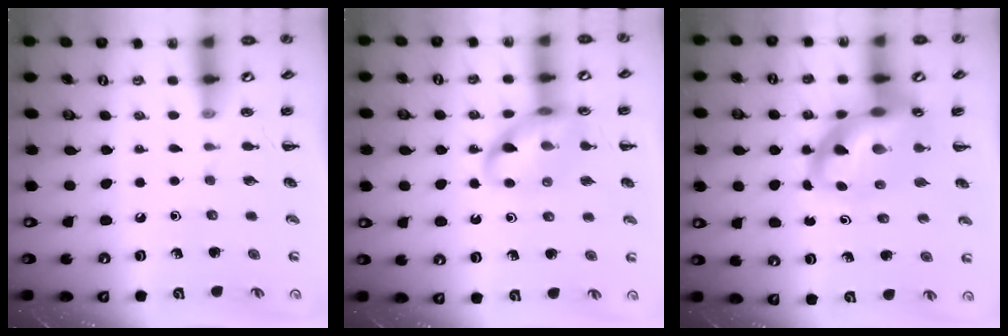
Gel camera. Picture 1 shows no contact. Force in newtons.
{"total": 13.2, "press": 13.1, "slide": 1.5}
{"total": 14.9, "press": 14.3, "slide": 4.1}